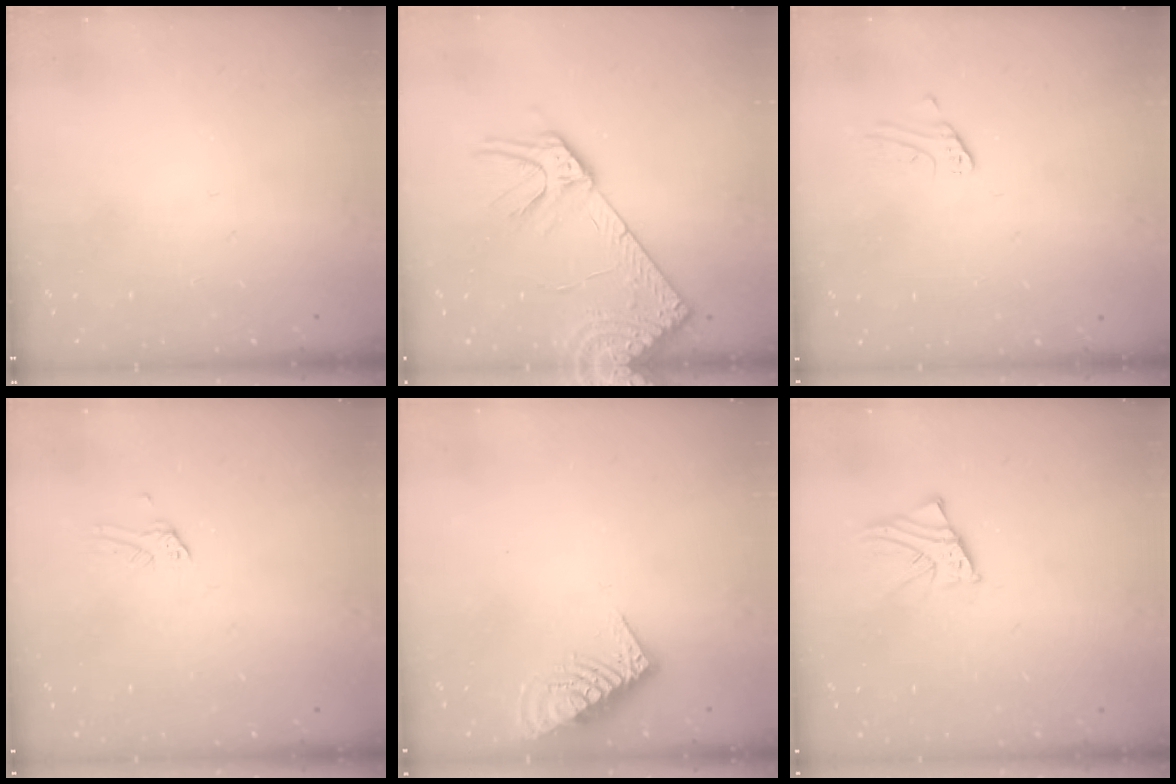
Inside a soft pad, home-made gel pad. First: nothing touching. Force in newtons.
{"total": 16.2, "press": 15.8, "slide": 3.4}
{"total": 2.1, "press": 2.1, "slide": 0.2}
{"total": 0.0}
{"total": 14.6, "press": 14.6, "slide": 0.4}
{"total": 2.2, "press": 2.2, "slide": 0.1}